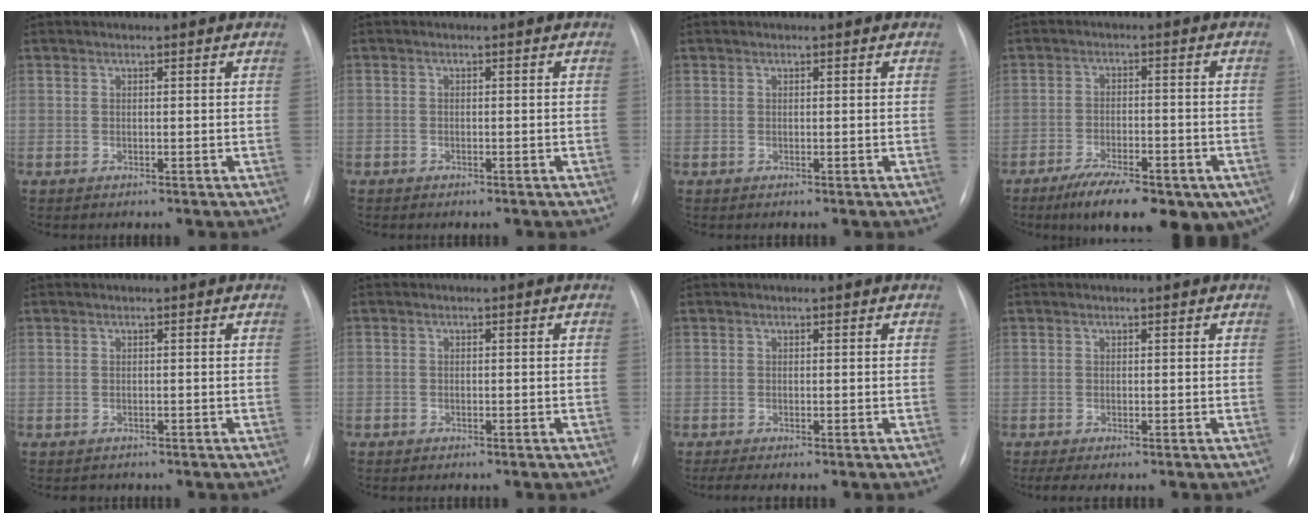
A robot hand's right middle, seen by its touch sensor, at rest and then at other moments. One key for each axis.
{"total": 0.6, "fx": -0.5, "fy": 0.4, "fz": 0.1, "tx": -0.006, "ty": 0.002, "tz": -0.009}
{"total": 0.0}
{"total": 16.8, "fx": -11.0, "fy": 5.9, "fz": 11.2, "tx": -0.124, "ty": 0.000, "tz": -0.157}
{"total": 0.8, "fx": -0.6, "fy": 0.5, "fz": 0.0, "tx": -0.005, "ty": 0.001, "tz": -0.007}
{"total": 0.7, "fx": -0.5, "fy": 0.5, "fz": 0.1, "tx": -0.004, "ty": 0.004, "tz": -0.009}
{"total": 1.4, "fx": -1.1, "fy": -0.1, "fz": 0.8, "tx": -0.016, "ty": -0.005, "tz": -0.018}
{"total": 1.7, "fx": -1.3, "fy": 0.1, "fz": 1.2, "tx": -0.018, "ty": -0.007, "tz": -0.019}